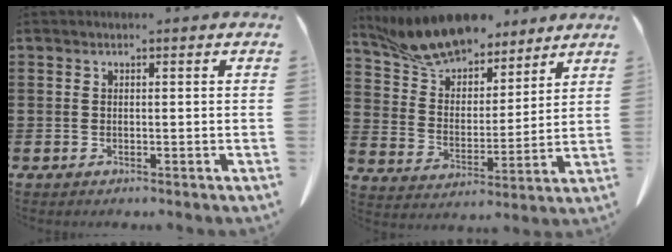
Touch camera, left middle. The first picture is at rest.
{"total": 10.5, "force": [9.6, 3.3, 2.9], "torque": [-0.095, -0.051, 0.178]}